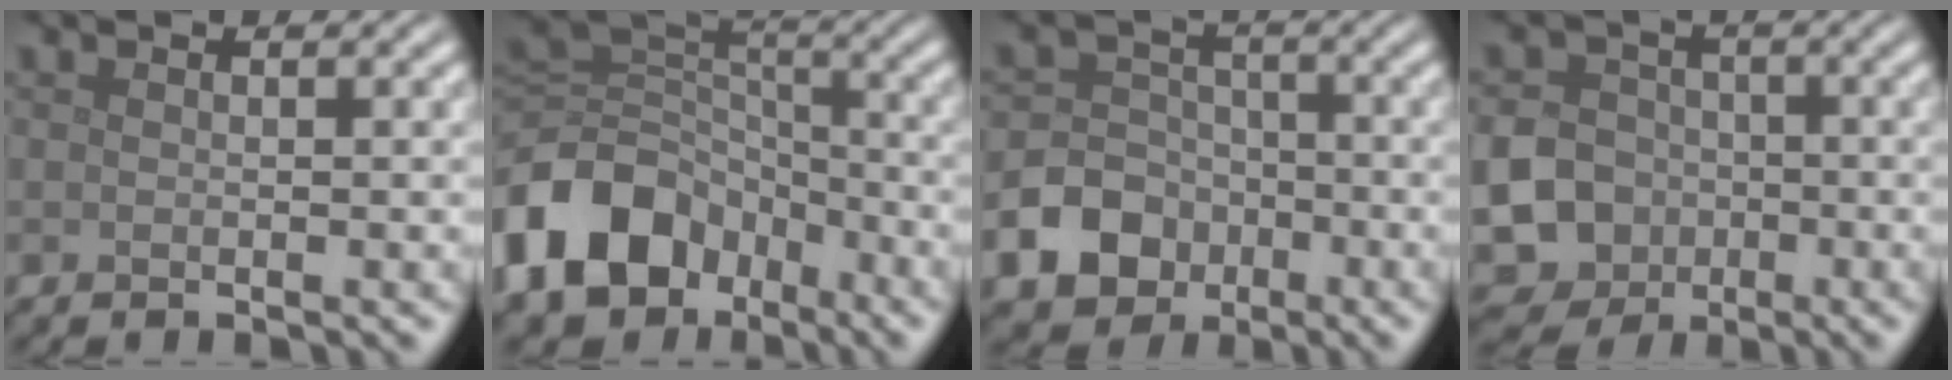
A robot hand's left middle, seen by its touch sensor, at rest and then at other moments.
{"total": 11.2, "force": [-5.7, 8.0, 5.4], "torque": [-0.117, -0.010, -0.118]}
{"total": 9.7, "force": [-4.8, 8.1, 2.3], "torque": [-0.040, -0.032, -0.102]}
{"total": 15.6, "force": [-5.0, 14.2, 3.9], "torque": [-0.115, -0.042, -0.110]}